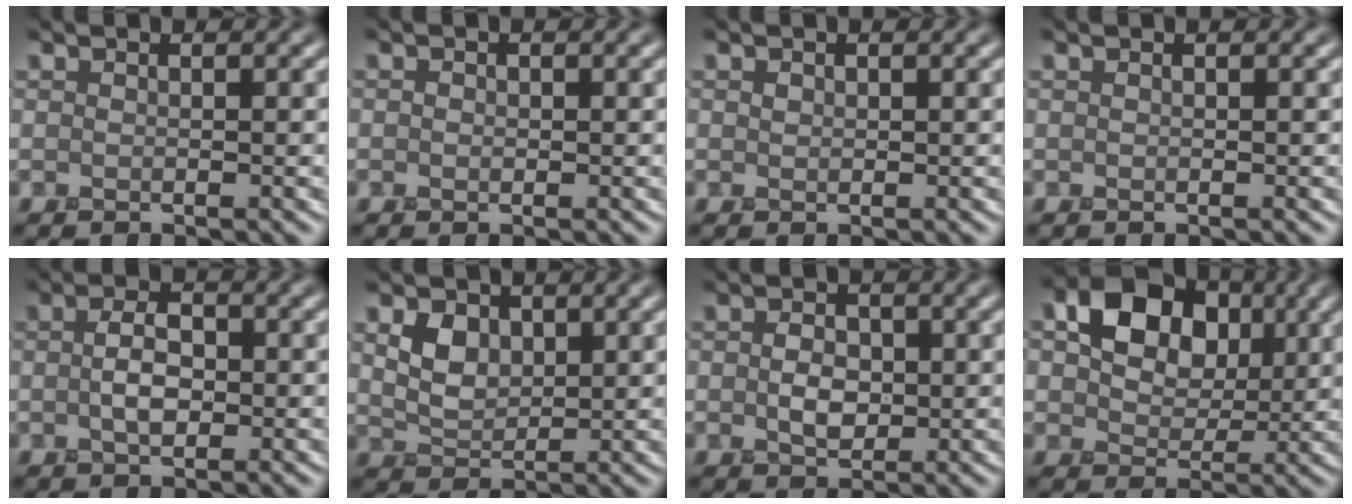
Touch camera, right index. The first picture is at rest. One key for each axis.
{"total": 0.5, "fx": 0.0, "fy": 0.5, "fz": 0.2, "tx": -0.003, "ty": -0.003, "tz": -0.003}
{"total": 0.5, "fx": 0.2, "fy": 0.5, "fz": 0.2, "tx": -0.003, "ty": -0.003, "tz": 0.004}
{"total": 0.0}
{"total": 2.9, "fx": -0.3, "fy": 1.7, "fz": 2.3, "tx": -0.049, "ty": 0.000, "tz": -0.010}
{"total": 2.7, "fx": 0.7, "fy": 2.0, "fz": 1.7, "tx": -0.034, "ty": -0.008, "tz": 0.014}
{"total": 2.5, "fx": -0.3, "fy": 1.8, "fz": 1.6, "tx": -0.033, "ty": -0.007, "tz": -0.008}
{"total": 8.5, "fx": 2.2, "fy": 6.5, "fz": 5.0, "tx": -0.100, "ty": -0.002, "tz": 0.026}